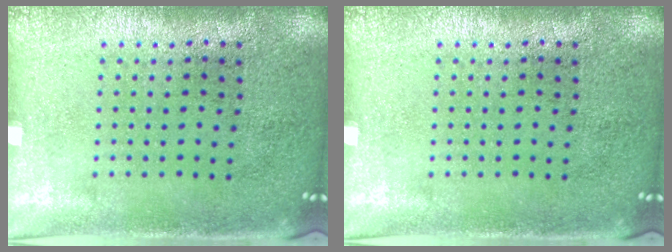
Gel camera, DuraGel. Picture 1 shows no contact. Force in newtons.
{"total": 0.0}